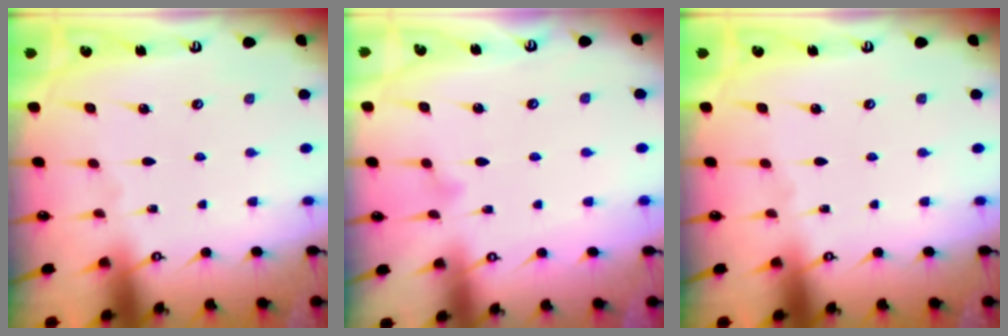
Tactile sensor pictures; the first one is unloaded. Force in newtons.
{"total": 3.9, "press": 3.9, "slide": 0.2}
{"total": 0.0}